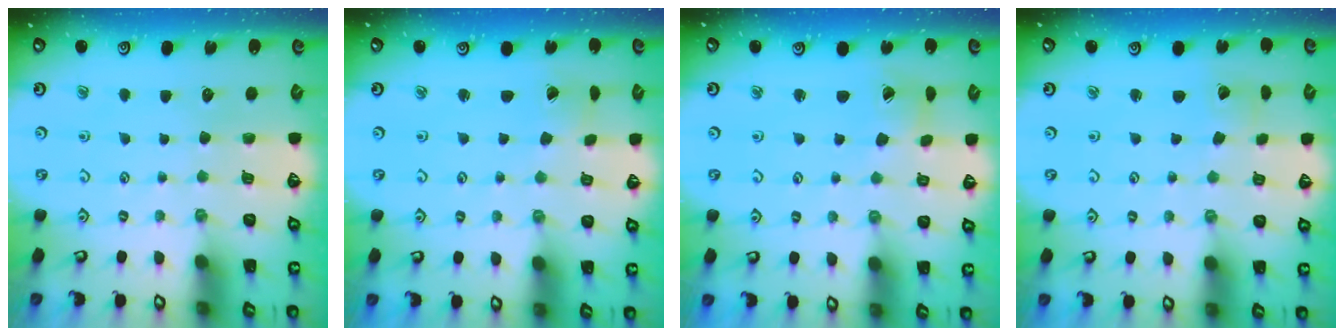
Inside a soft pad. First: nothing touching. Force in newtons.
{"total": 0.0}
{"total": 2.9, "press": 2.9, "slide": 0.4}
{"total": 2.1, "press": 2.1, "slide": 0.2}